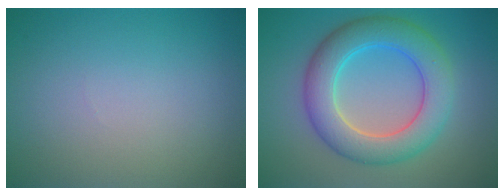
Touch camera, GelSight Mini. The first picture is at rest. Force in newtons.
{"total": 7.1, "press": 7.1, "slide": 0.3}